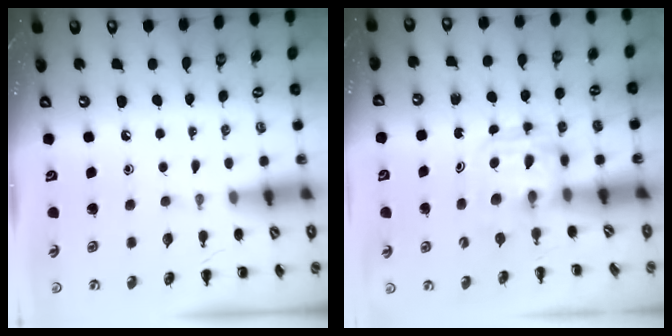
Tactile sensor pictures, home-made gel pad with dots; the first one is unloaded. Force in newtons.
{"total": 3.6, "press": 3.6, "slide": 0.3}